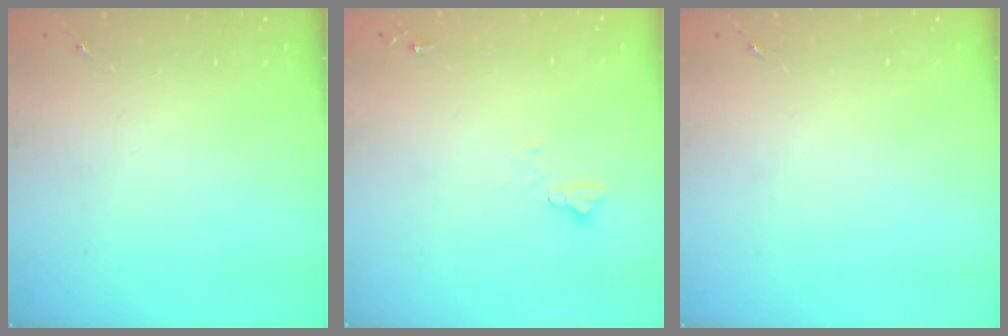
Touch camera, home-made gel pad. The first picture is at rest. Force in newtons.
{"total": 4.8, "press": 4.8, "slide": 0.6}
{"total": 0.0}